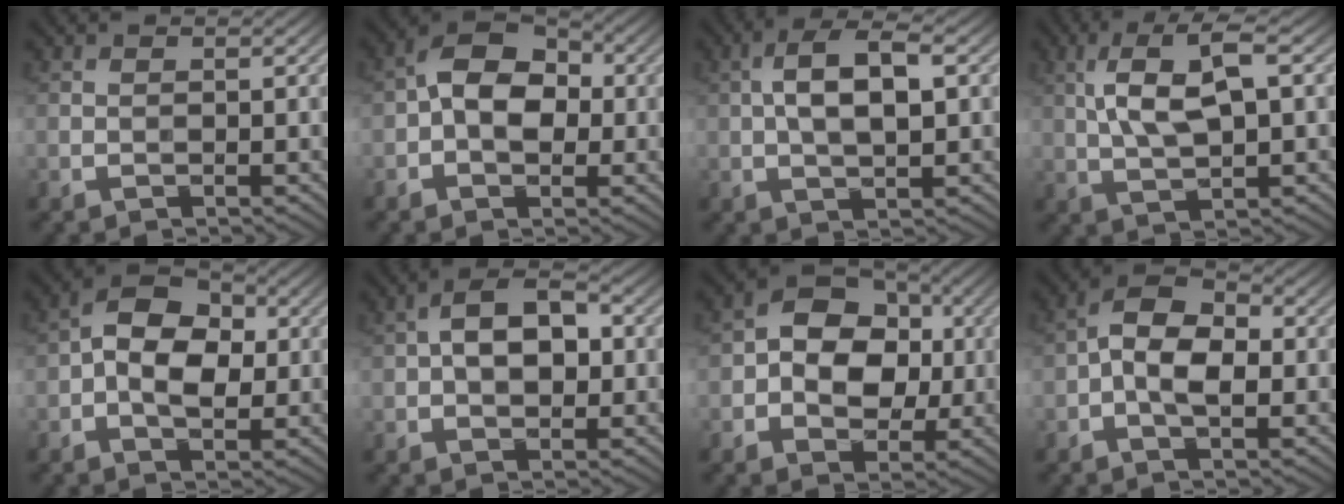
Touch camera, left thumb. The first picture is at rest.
{"total": 8.3, "force": [0.1, 5.4, 6.2], "torque": [-0.097, 0.014, -0.013]}
{"total": 7.1, "force": [0.9, 3.1, 6.3], "torque": [-0.123, 0.008, 0.014]}
{"total": 7.9, "force": [1.6, 2.9, 7.1], "torque": [-0.152, 0.008, 0.027]}
{"total": 8.3, "force": [0.1, 5.3, 6.4], "torque": [-0.112, 0.012, -0.010]}
{"total": 7.2, "force": [0.6, 4.3, 5.7], "torque": [-0.092, 0.013, 0.002]}
{"total": 9.2, "force": [0.0, 6.7, 6.3], "torque": [-0.095, 0.008, -0.017]}
{"total": 7.5, "force": [-1.0, 4.1, 6.2], "torque": [-0.115, 0.013, -0.030]}